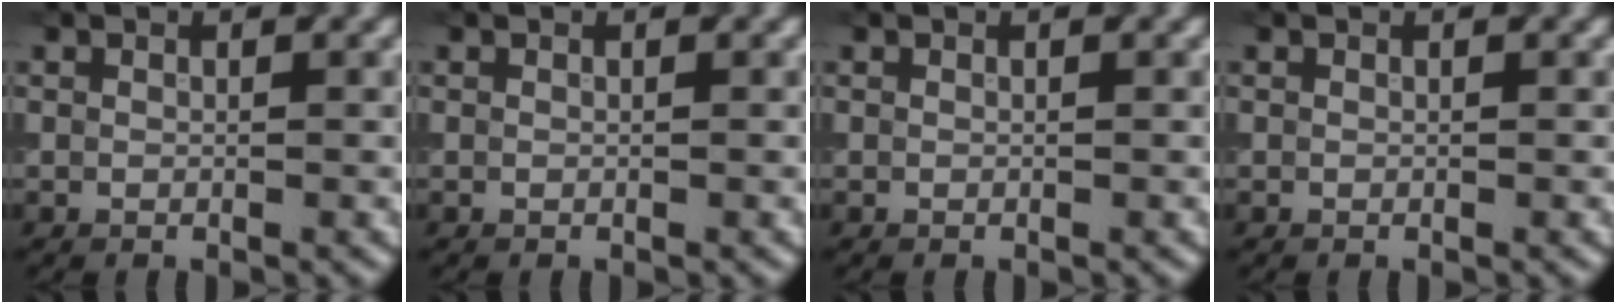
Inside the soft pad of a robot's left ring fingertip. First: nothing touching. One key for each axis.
{"total": 0.0}
{"total": 0.0}
{"total": 0.0}